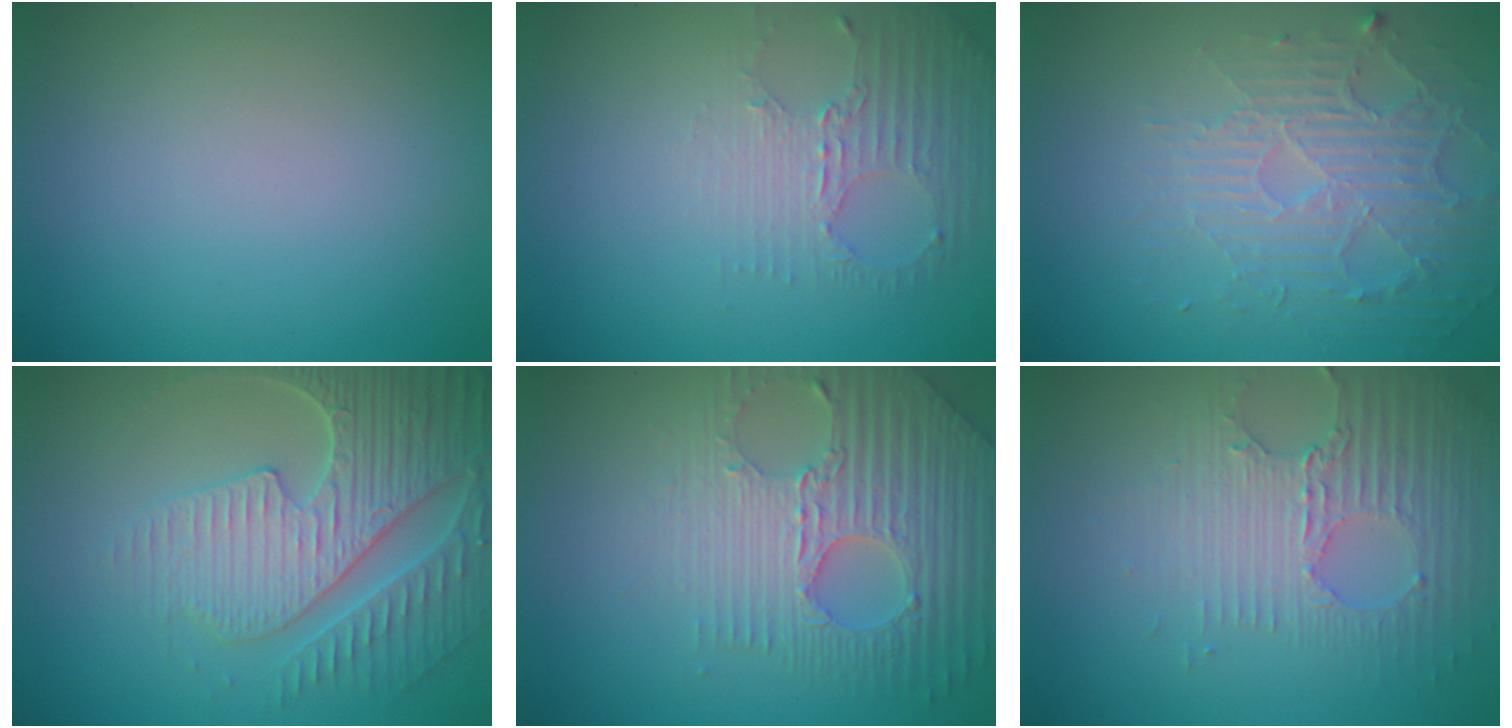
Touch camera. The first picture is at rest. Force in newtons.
{"total": 2.6, "press": 1.9, "slide": 1.9}
{"total": 4.3, "press": 3.4, "slide": 2.6}
{"total": 6.4, "press": 5.4, "slide": 3.5}
{"total": 6.4, "press": 5.1, "slide": 3.9}
{"total": 3.6, "press": 3.3, "slide": 1.2}